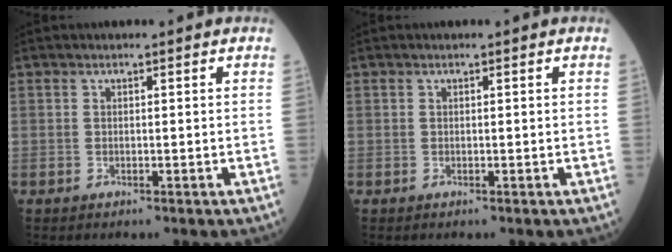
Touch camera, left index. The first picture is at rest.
{"total": 0.0}